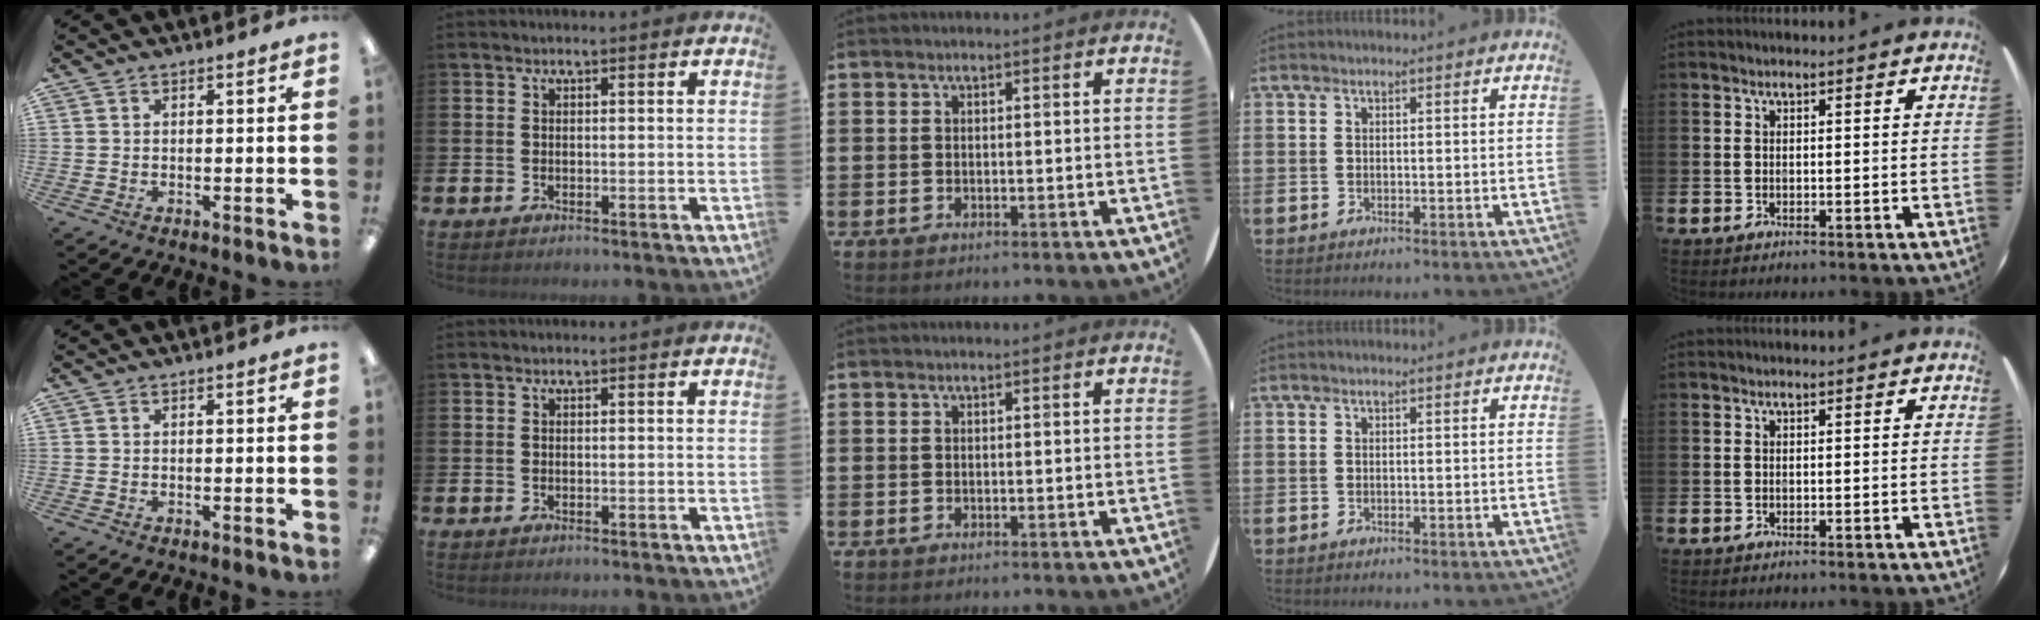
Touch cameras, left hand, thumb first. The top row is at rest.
{}